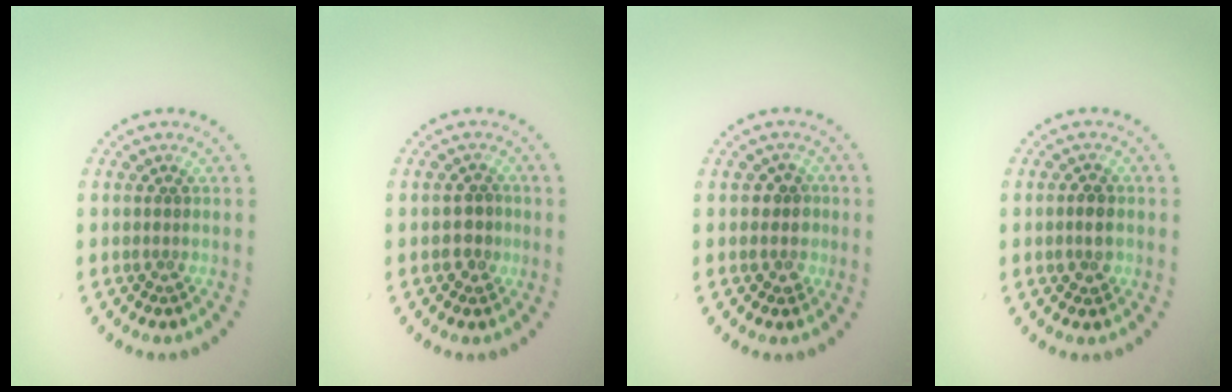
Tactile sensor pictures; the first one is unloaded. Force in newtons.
{"total": 1.8, "press": 1.7, "slide": 0.6}
{"total": 2.0, "press": 1.7, "slide": 0.9}
{"total": 1.8, "press": 1.8, "slide": 0.3}